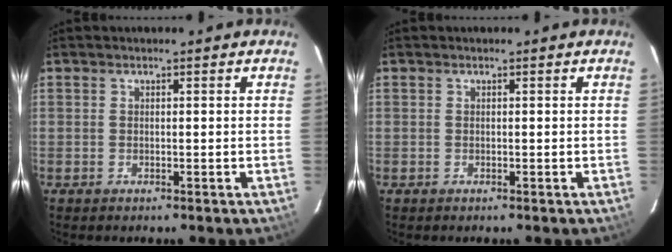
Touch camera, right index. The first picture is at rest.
{"total": 0.0}